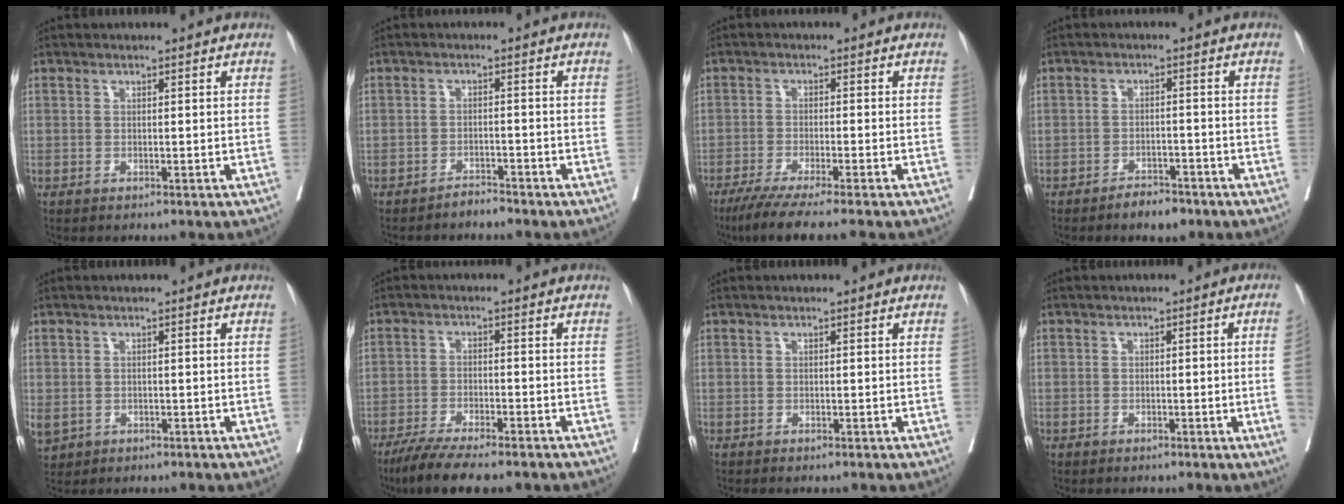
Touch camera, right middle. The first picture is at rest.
{"total": 1.7, "force": [-1.7, 0.2, 0.1], "torque": [-0.002, -0.003, -0.028]}
{"total": 8.3, "force": [-6.7, -0.9, 4.8], "torque": [-0.071, -0.025, -0.110]}
{"total": 3.5, "force": [-2.8, 1.3, 1.6], "torque": [-0.029, 0.001, -0.040]}
{"total": 3.9, "force": [-1.5, 3.2, 1.8], "torque": [-0.050, -0.004, -0.016]}
{"total": 9.6, "force": [-7.7, 1.1, 5.6], "torque": [-0.093, -0.023, -0.125]}
{"total": 0.0}
{"total": 3.0, "force": [-0.8, -0.3, 2.9], "torque": [-0.042, 0.002, -0.011]}